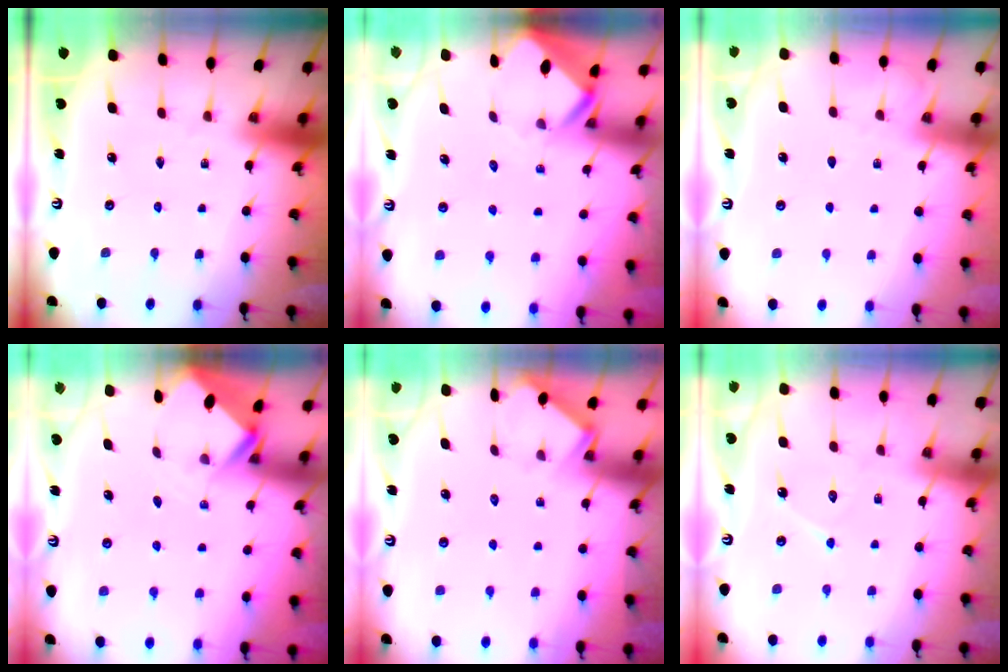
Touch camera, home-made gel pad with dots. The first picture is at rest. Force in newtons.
{"total": 2.7, "press": 2.7, "slide": 0.2}
{"total": 3.8, "press": 3.8, "slide": 0.6}
{"total": 2.6, "press": 2.6, "slide": 0.2}
{"total": 3.3, "press": 3.3, "slide": 0.5}
{"total": 7.0, "press": 7.0, "slide": 0.4}